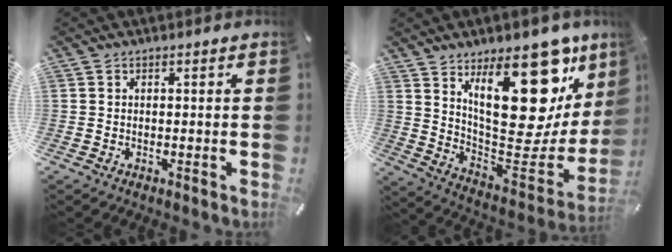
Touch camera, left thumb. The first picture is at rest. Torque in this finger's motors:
{"motor_torque": [3.24, 1.77, 1.39, -1.38, 0.64]}